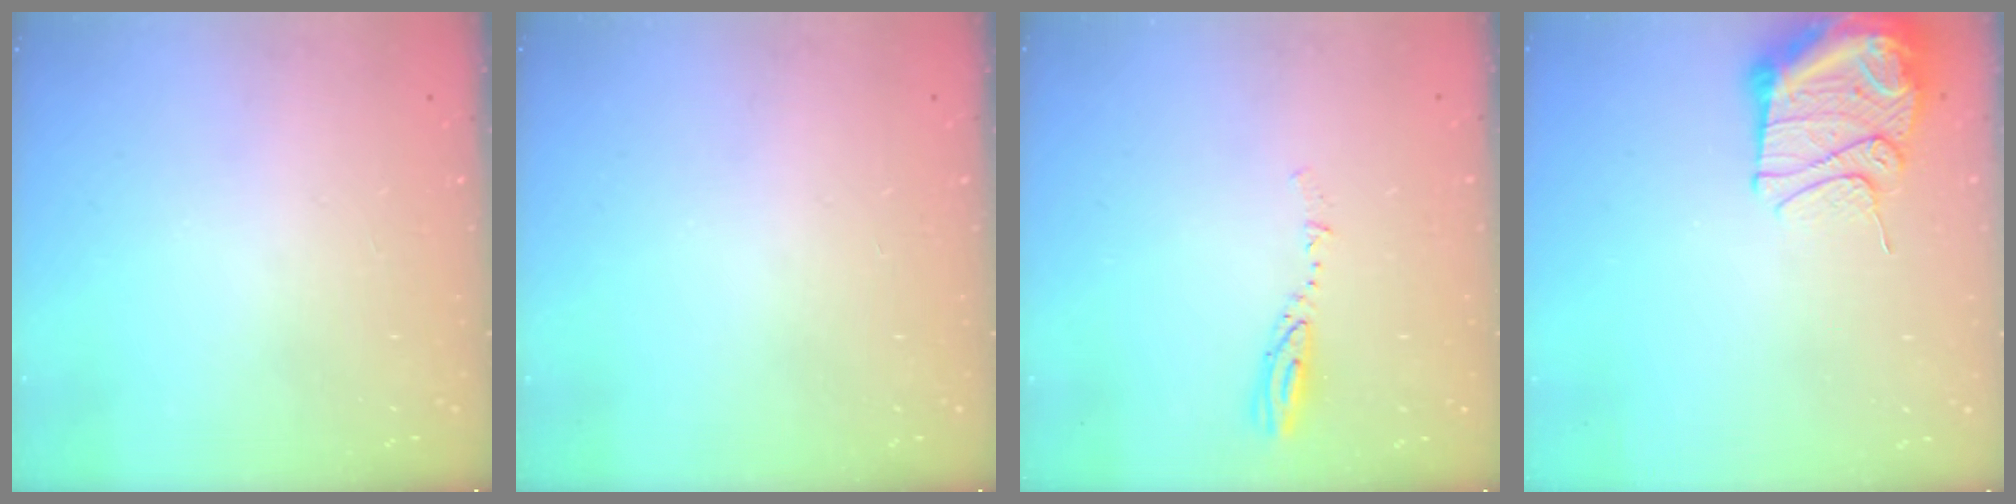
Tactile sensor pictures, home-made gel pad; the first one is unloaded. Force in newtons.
{"total": 0.0}
{"total": 3.8, "press": 3.8, "slide": 0.2}
{"total": 13.1, "press": 13.1, "slide": 1.5}